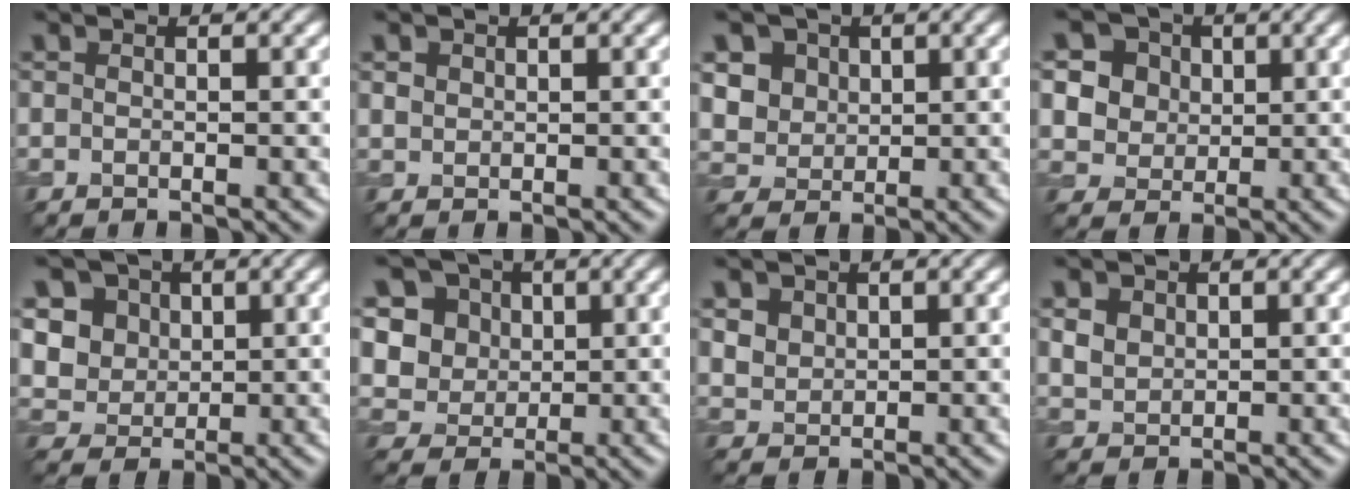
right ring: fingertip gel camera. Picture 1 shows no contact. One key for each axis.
{"total": 0.9, "fx": 0.5, "fy": 0.7, "fz": 0.2, "tx": -0.004, "ty": -0.001, "tz": 0.012}
{"total": 6.4, "fx": 2.7, "fy": 5.2, "fz": 2.5, "tx": -0.060, "ty": 0.011, "tz": 0.044}
{"total": 6.8, "fx": 2.8, "fy": 5.6, "fz": 2.8, "tx": -0.060, "ty": 0.014, "tz": 0.038}
{"total": 7.0, "fx": 2.7, "fy": 5.9, "fz": 2.9, "tx": -0.065, "ty": 0.012, "tz": 0.043}
{"total": 6.4, "fx": 2.3, "fy": 5.4, "fz": 2.4, "tx": -0.053, "ty": 0.001, "tz": 0.039}
{"total": 2.8, "fx": 1.6, "fy": 2.0, "fz": 1.1, "tx": -0.034, "ty": 0.000, "tz": 0.038}
{"total": 2.2, "fx": 1.0, "fy": 1.7, "fz": 1.0, "tx": -0.024, "ty": -0.004, "tz": 0.023}